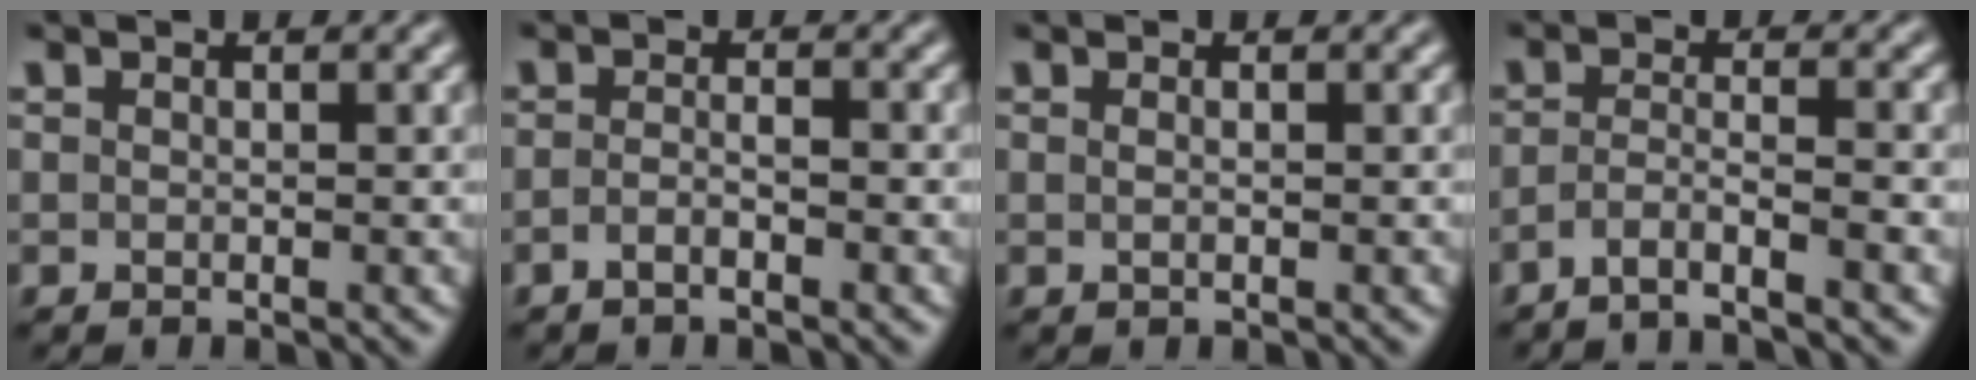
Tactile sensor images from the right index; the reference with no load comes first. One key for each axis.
{"total": 1.9, "fx": -1.6, "fy": -0.2, "fz": 1.0, "tx": -0.015, "ty": -0.006, "tz": -0.028}
{"total": 0.9, "fx": -0.1, "fy": -0.8, "fz": 0.3, "tx": -0.002, "ty": -0.005, "tz": 0.002}
{"total": 3.3, "fx": -2.9, "fy": 0.0, "fz": 1.4, "tx": -0.024, "ty": -0.015, "tz": -0.045}